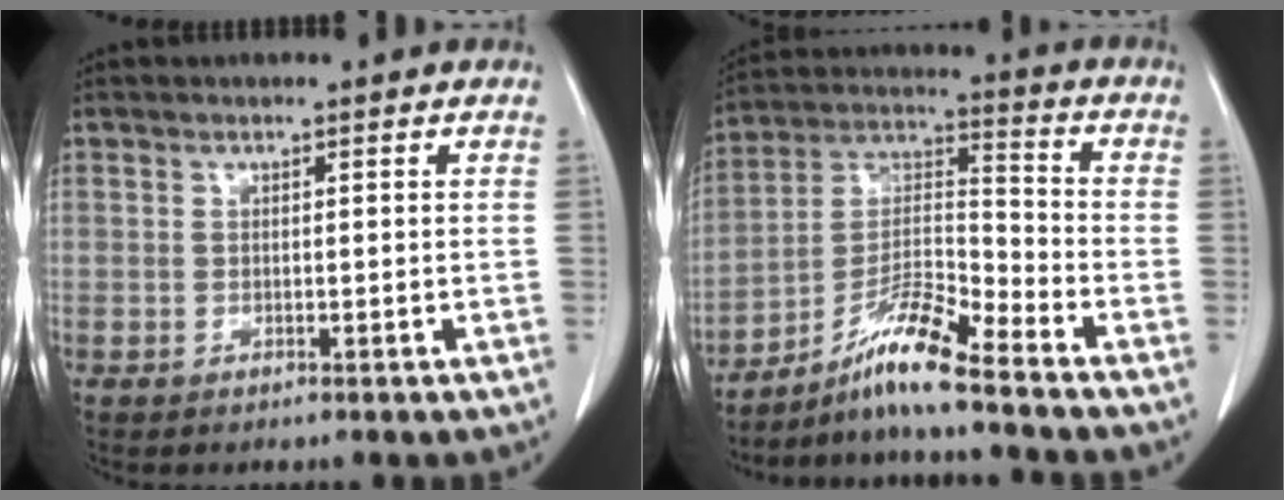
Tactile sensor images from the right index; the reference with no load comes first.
{"total": 10.3, "force": [-8.0, -0.6, 6.5], "torque": [-0.130, 0.002, -0.148]}